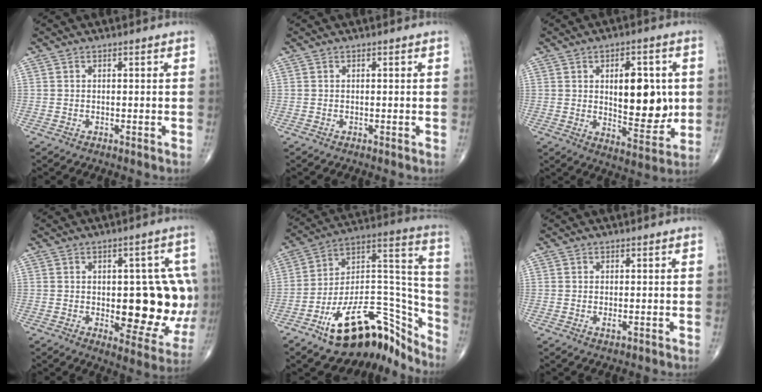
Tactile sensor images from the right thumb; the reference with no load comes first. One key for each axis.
{"total": 0.0}
{"total": 13.9, "fx": 1.5, "fy": 6.9, "fz": 12.0, "tx": -0.132, "ty": -0.019, "tz": 0.031}
{"total": 17.4, "fx": -0.3, "fy": 8.0, "fz": 15.4, "tx": -0.158, "ty": -0.009, "tz": 0.009}
{"total": 23.6, "fx": -16.6, "fy": 10.1, "fz": 13.4, "tx": -0.141, "ty": 0.136, "tz": -0.272}
{"total": 1.1, "fx": -0.2, "fy": 0.5, "fz": 0.9, "tx": -0.018, "ty": -0.005, "tz": -0.004}